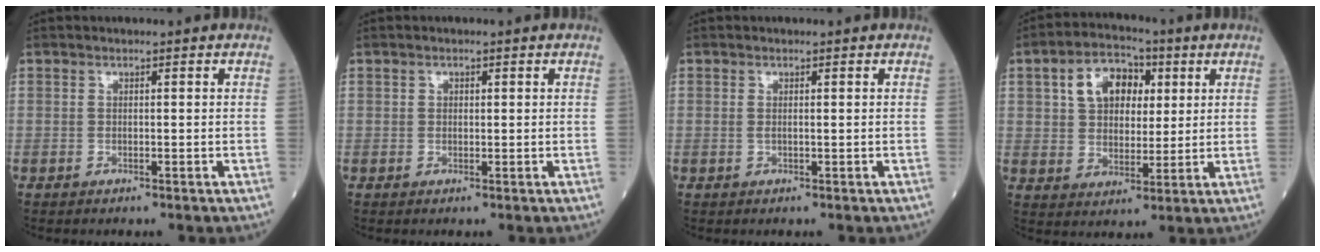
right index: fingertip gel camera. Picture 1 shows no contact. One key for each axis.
{"total": 0.7, "fx": 0.2, "fy": 0.6, "fz": 0.3, "tx": -0.001, "ty": 0.000, "tz": 0.002}
{"total": 0.6, "fx": 0.1, "fy": 0.2, "fz": 0.6, "tx": -0.018, "ty": -0.002, "tz": 0.003}
{"total": 9.5, "fx": 3.2, "fy": 6.3, "fz": 6.3, "tx": -0.111, "ty": 0.025, "tz": 0.055}